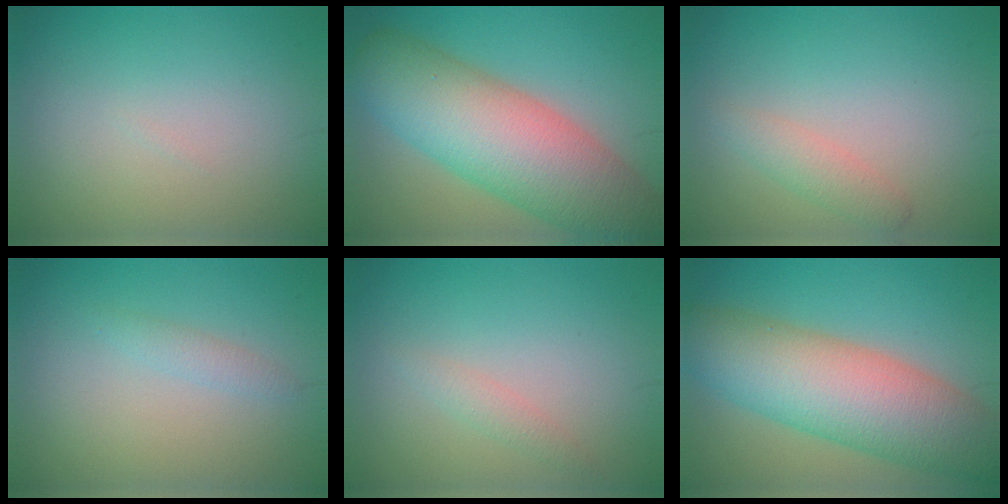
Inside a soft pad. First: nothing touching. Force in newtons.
{"total": 11.6, "press": 11.6, "slide": 0.3}
{"total": 1.9, "press": 1.9, "slide": 0.0}
{"total": 1.1, "press": 1.1, "slide": 0.0}
{"total": 1.2, "press": 1.2, "slide": 0.0}
{"total": 10.6, "press": 10.6, "slide": 0.5}